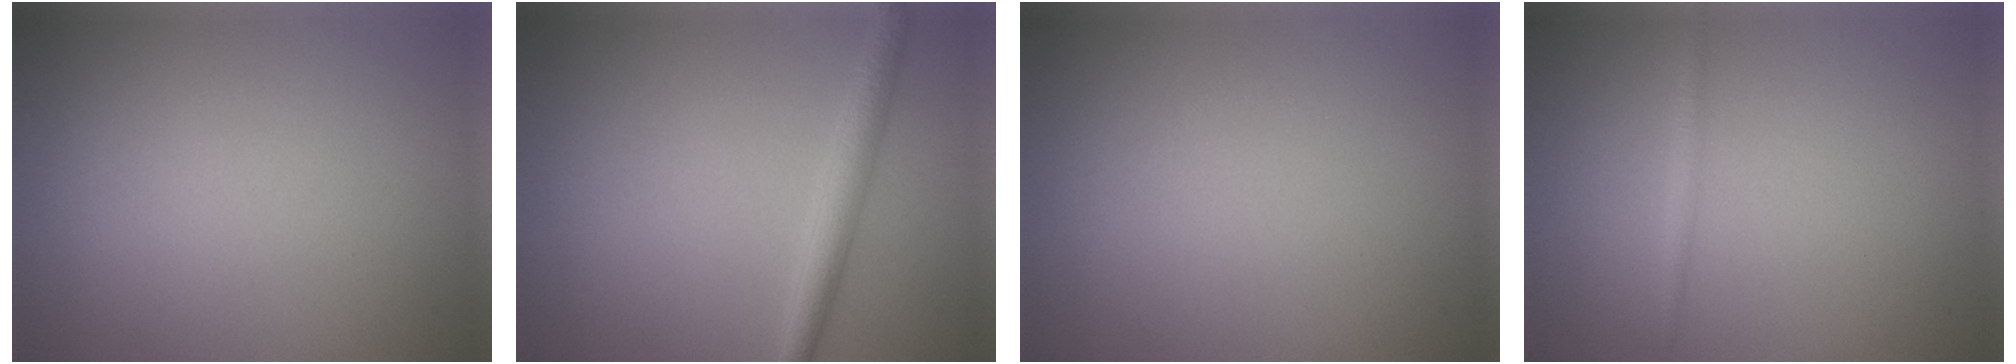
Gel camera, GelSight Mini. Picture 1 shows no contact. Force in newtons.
{"total": 2.7, "press": 2.7, "slide": 0.1}
{"total": 0.0}
{"total": 0.8, "press": 0.8, "slide": 0.1}